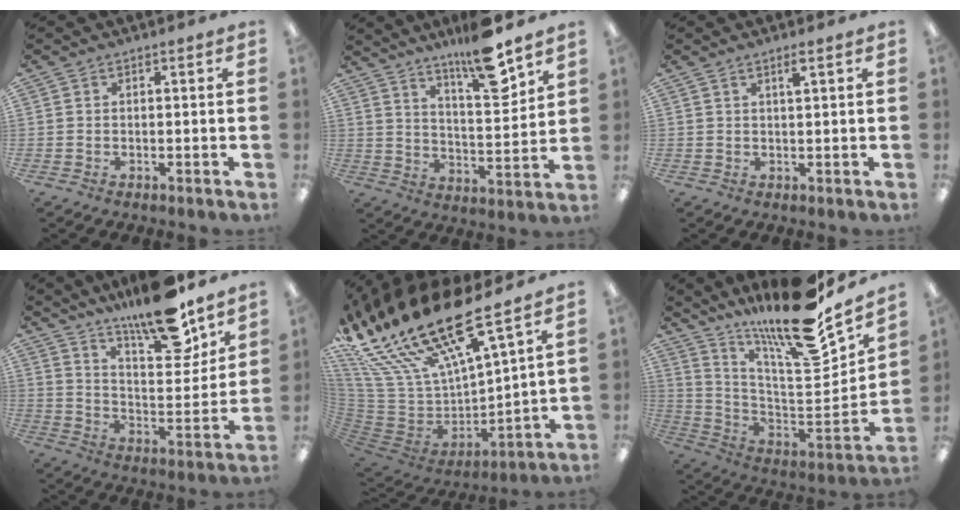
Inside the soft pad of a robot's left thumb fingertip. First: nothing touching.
{"total": 14.1, "force": [11.1, 2.6, 8.2], "torque": [-0.125, -0.071, 0.184]}
{"total": 2.2, "force": [1.5, 0.1, 1.7], "torque": [-0.037, 0.000, 0.024]}
{"total": 18.1, "force": [14.8, 4.6, 9.3], "torque": [-0.145, -0.106, 0.248]}
{"total": 25.2, "force": [20.9, 6.9, 12.3], "torque": [-0.261, -0.149, 0.363]}
{"total": 20.7, "force": [16.2, 3.6, 12.4], "torque": [-0.191, -0.133, 0.260]}